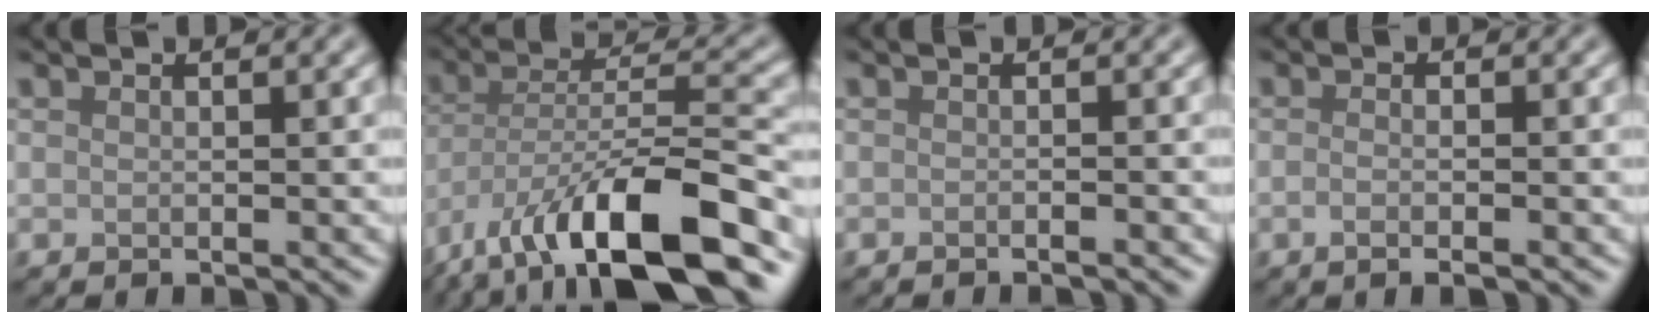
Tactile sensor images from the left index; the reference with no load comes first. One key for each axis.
{"total": 13.9, "fx": -8.4, "fy": 4.7, "fz": 9.9, "tx": -0.162, "ty": -0.006, "tz": -0.148}
{"total": 1.0, "fx": -0.7, "fy": 0.2, "fz": 0.8, "tx": -0.009, "ty": -0.003, "tz": -0.015}
{"total": 2.1, "fx": -0.7, "fy": 0.8, "fz": 1.9, "tx": -0.017, "ty": -0.004, "tz": -0.016}